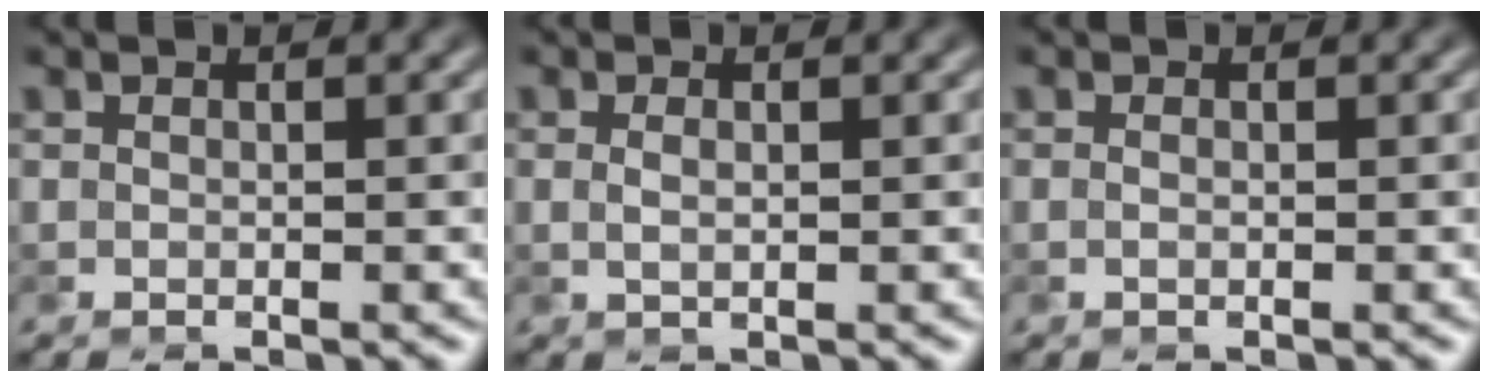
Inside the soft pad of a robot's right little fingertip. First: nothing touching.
{"total": 0.9, "force": [-0.2, 0.3, 0.8], "torque": [-0.019, -0.004, -0.003]}
{"total": 0.6, "force": [-0.3, 0.2, 0.4], "torque": [-0.009, -0.001, -0.007]}